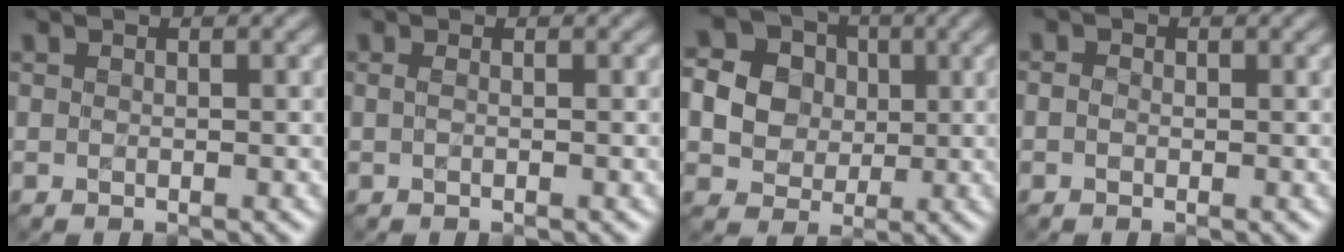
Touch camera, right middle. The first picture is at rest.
{"total": 0.6, "force": [0.0, 0.2, 0.6], "torque": [-0.013, -0.003, -0.001]}
{"total": 7.7, "force": [1.3, 6.8, 3.4], "torque": [-0.084, 0.028, 0.020]}
{"total": 0.8, "force": [0.0, 0.6, 0.4], "torque": [-0.007, -0.002, -0.005]}